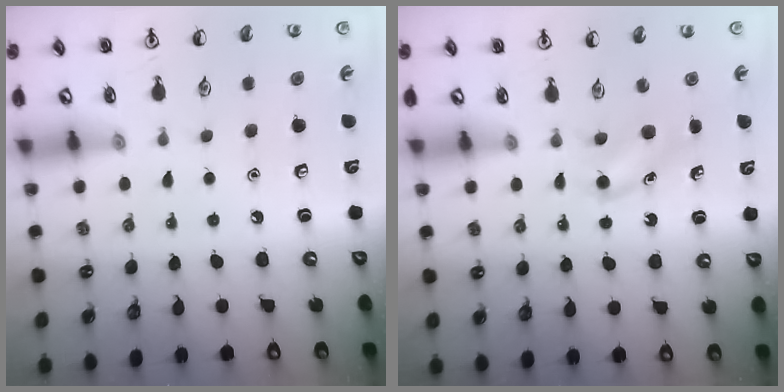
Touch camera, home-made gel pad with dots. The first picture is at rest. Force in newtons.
{"total": 3.8, "press": 3.6, "slide": 1.3}